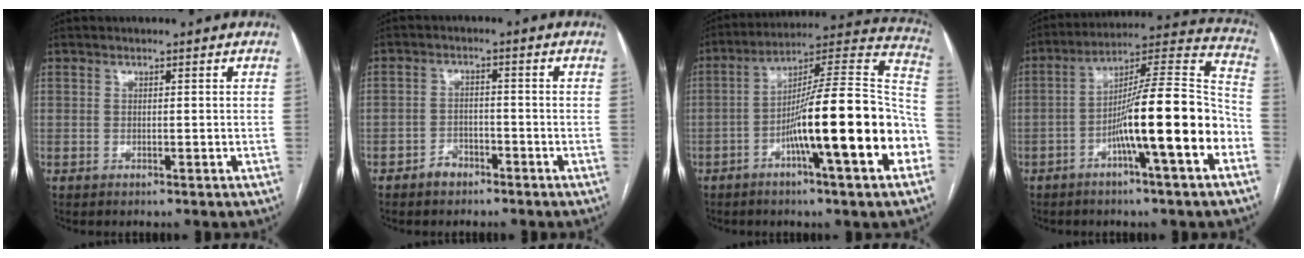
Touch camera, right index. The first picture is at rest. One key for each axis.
{"total": 3.0, "fx": -2.1, "fy": 2.0, "fz": 0.7, "tx": -0.008, "ty": 0.009, "tz": -0.037}
{"total": 21.9, "fx": -6.6, "fy": 1.4, "fz": 20.9, "tx": -0.270, "ty": 0.017, "tz": -0.103}
{"total": 17.0, "fx": -5.8, "fy": 0.7, "fz": 16.0, "tx": -0.249, "ty": 0.015, "tz": -0.094}